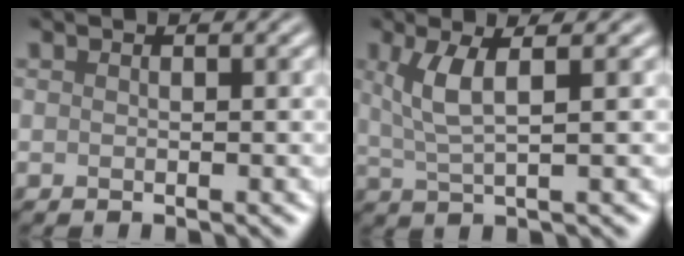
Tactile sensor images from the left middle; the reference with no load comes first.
{"total": 3.6, "force": [1.2, 0.9, 3.3], "torque": [-0.069, -0.001, 0.026]}